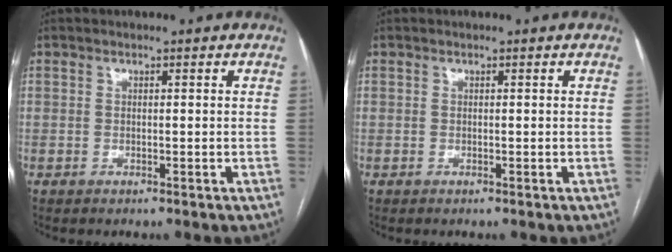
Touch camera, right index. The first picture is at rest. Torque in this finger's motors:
{"motor_torque": [0.01, -0.01, 0.00, 0.00]}